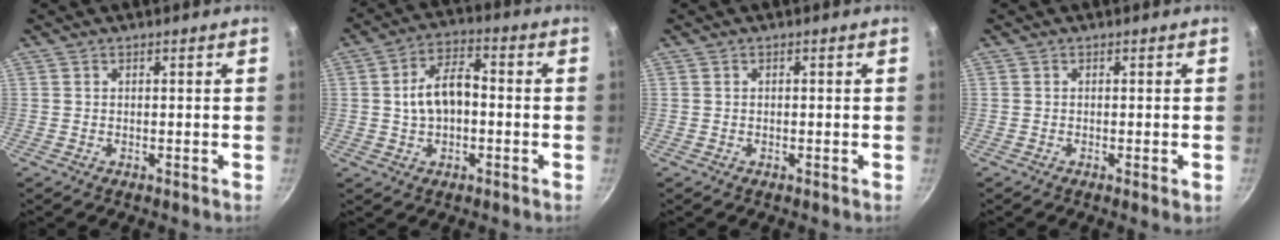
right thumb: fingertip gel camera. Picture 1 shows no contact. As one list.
[{"total": 8.8, "force": [-0.2, 5.3, 7.0], "torque": [-0.116, 0.027, -0.010]}, {"total": 0.0}, {"total": 1.9, "force": [-0.6, 0.2, 1.7], "torque": [-0.025, -0.007, -0.009]}]